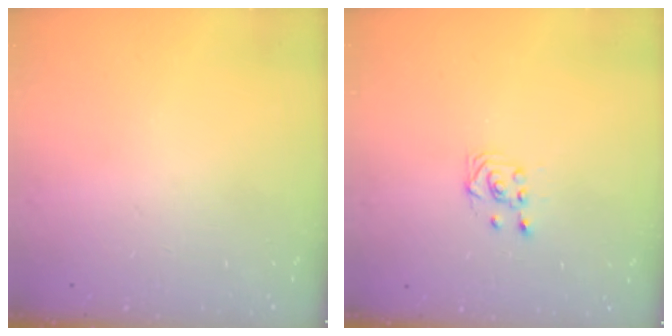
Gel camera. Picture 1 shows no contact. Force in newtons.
{"total": 2.7, "press": 2.4, "slide": 1.3}